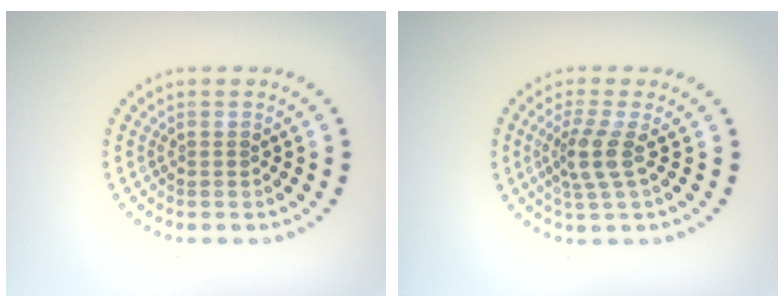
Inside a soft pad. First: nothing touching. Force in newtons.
{"total": 2.6, "press": 1.9, "slide": 1.7}